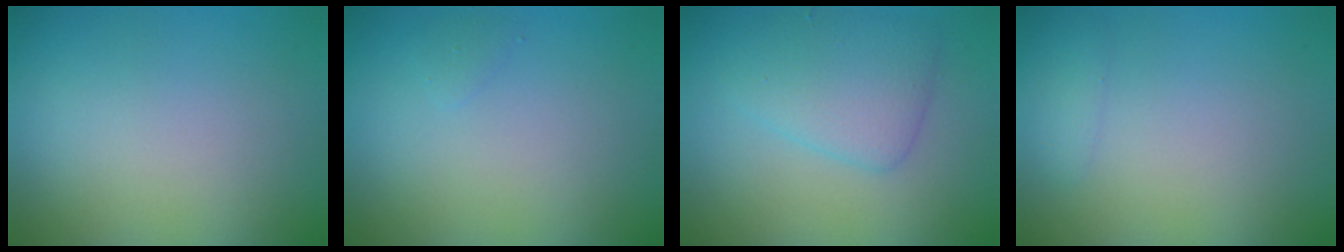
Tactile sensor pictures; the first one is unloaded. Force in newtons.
{"total": 0.5, "press": 0.5, "slide": 0.0}
{"total": 4.0, "press": 4.0, "slide": 0.1}
{"total": 0.8, "press": 0.8, "slide": 0.0}